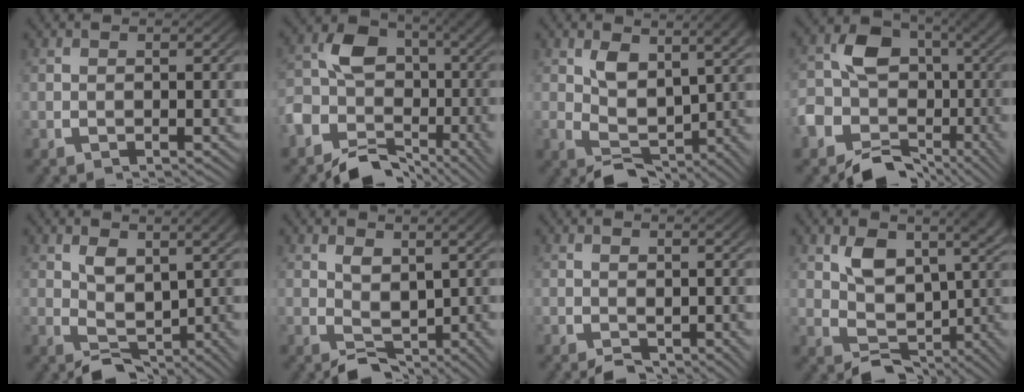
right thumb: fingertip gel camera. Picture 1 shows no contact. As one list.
[{"total": 9.2, "force": [-2.9, 6.6, 5.8], "torque": [-0.100, -0.017, -0.057]}, {"total": 6.1, "force": [-0.7, 4.0, 4.6], "torque": [-0.095, -0.038, 0.008]}, {"total": 11.6, "force": [-2.8, 9.2, 6.6], "torque": [-0.121, -0.024, -0.054]}, {"total": 4.7, "force": [-0.7, 2.9, 3.6], "torque": [-0.069, -0.032, 0.008]}, {"total": 3.7, "force": [-0.6, 2.3, 2.8], "torque": [-0.052, -0.029, 0.009]}, {"total": 1.4, "force": [-0.5, 0.8, 1.1], "torque": [-0.013, -0.009, -0.001]}, {"total": 7.1, "force": [-0.6, 5.1, 4.8], "torque": [-0.104, -0.045, 0.010]}]